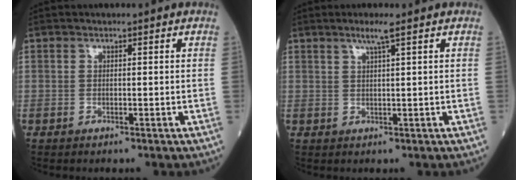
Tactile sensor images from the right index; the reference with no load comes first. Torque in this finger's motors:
{"motor_torque": [0.35, 0.28, 0.20, 0.05]}